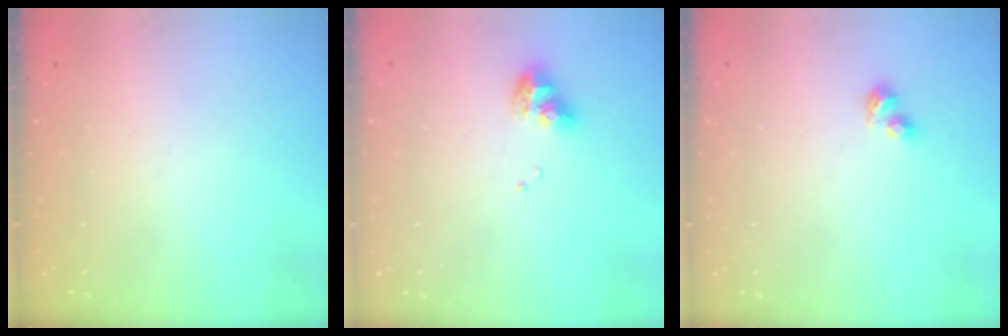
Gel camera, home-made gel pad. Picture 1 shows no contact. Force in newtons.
{"total": 10.1, "press": 10.1, "slide": 1.0}
{"total": 3.4, "press": 3.3, "slide": 1.0}